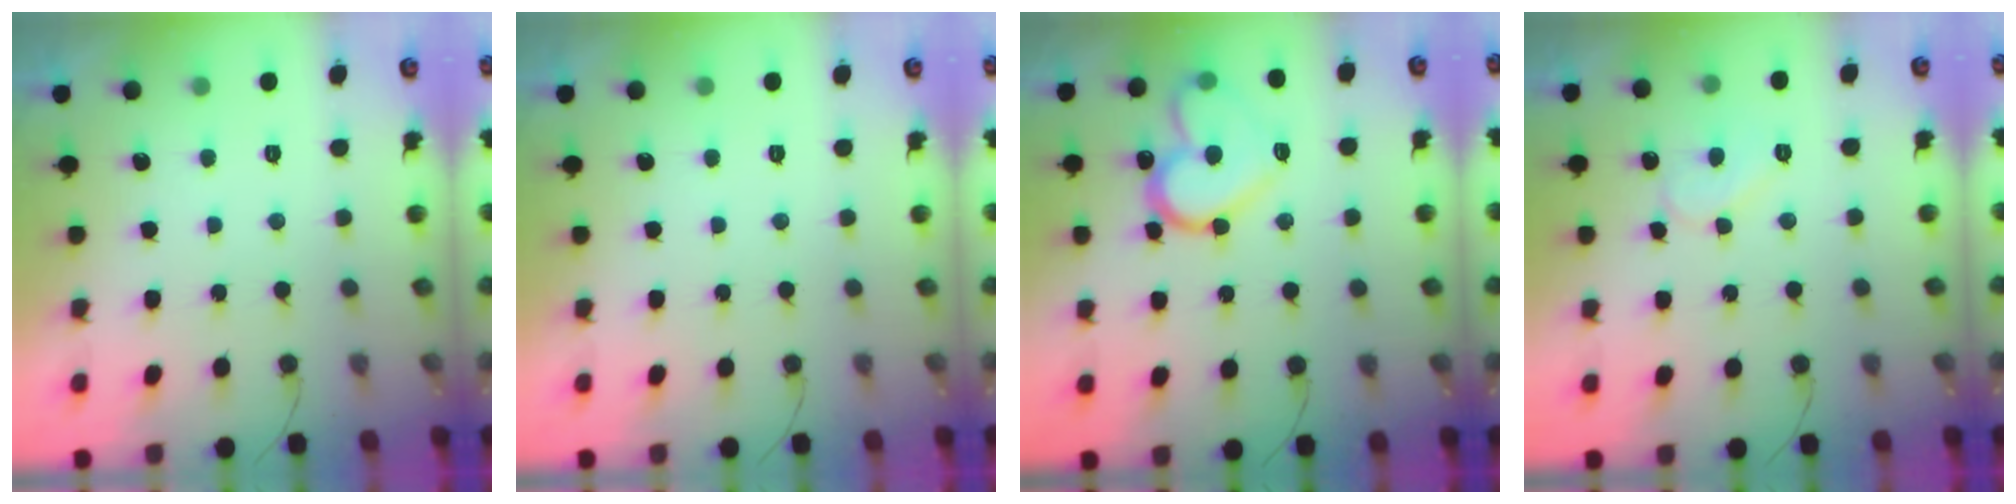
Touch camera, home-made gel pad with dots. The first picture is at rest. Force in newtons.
{"total": 0.0}
{"total": 16.4, "press": 16.3, "slide": 1.9}
{"total": 8.0, "press": 8.0, "slide": 0.5}